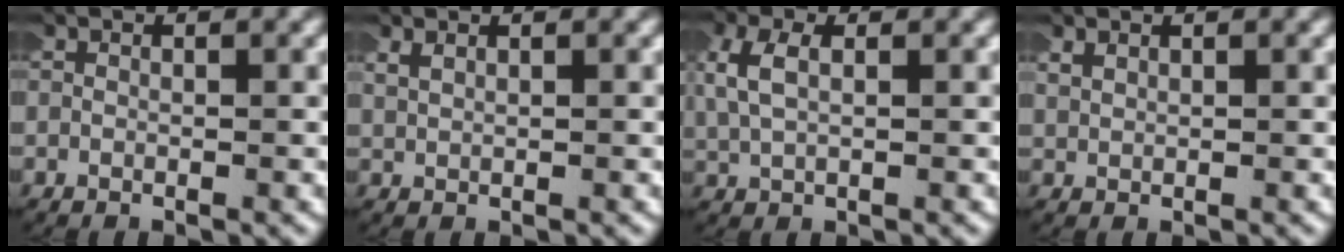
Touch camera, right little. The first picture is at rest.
{"total": 1.1, "force": [0.9, 0.3, 0.7], "torque": [-0.016, 0.000, 0.020]}
{"total": 2.7, "force": [1.1, 1.5, 2.0], "torque": [-0.053, 0.007, 0.022]}
{"total": 1.0, "force": [0.8, 0.4, 0.5], "torque": [-0.017, -0.001, 0.020]}